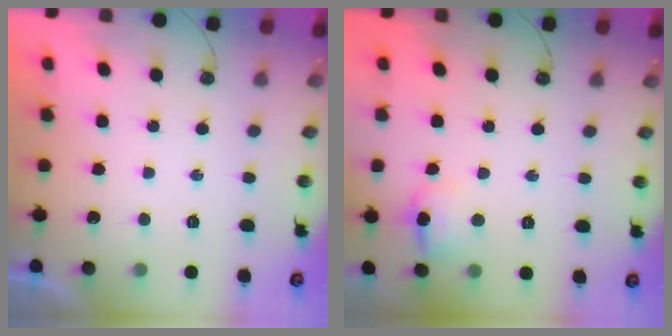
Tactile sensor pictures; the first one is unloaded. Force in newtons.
{"total": 8.5, "press": 8.4, "slide": 1.2}